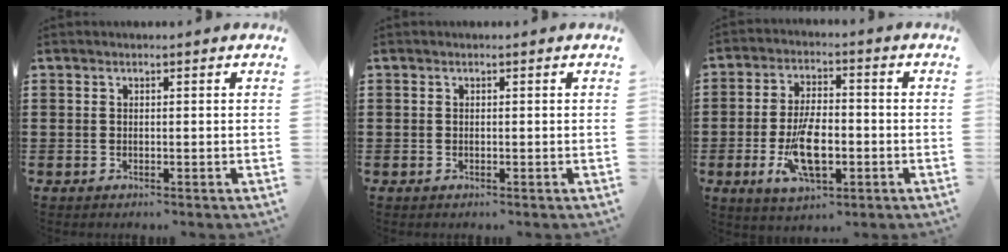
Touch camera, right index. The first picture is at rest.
{"total": 0.0}
{"total": 9.6, "force": [-2.5, 4.1, 8.3], "torque": [-0.176, -0.010, -0.044]}